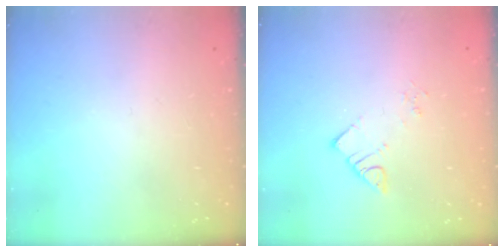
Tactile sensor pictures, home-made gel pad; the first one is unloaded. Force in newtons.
{"total": 2.8, "press": 2.8, "slide": 0.1}